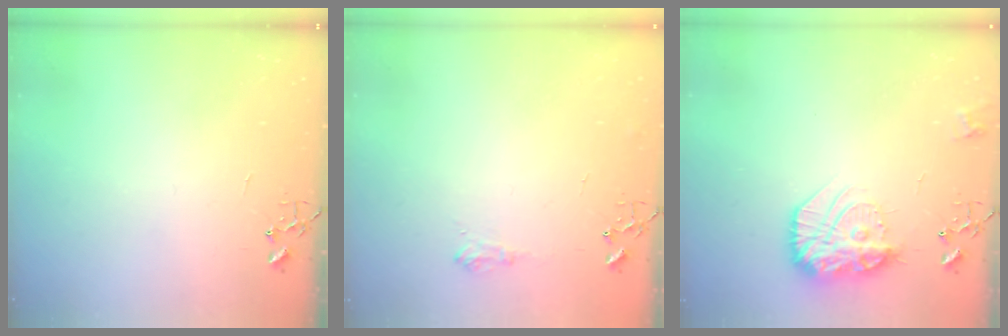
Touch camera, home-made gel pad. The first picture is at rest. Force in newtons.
{"total": 7.7, "press": 7.7, "slide": 0.8}
{"total": 16.2, "press": 16.2, "slide": 0.6}